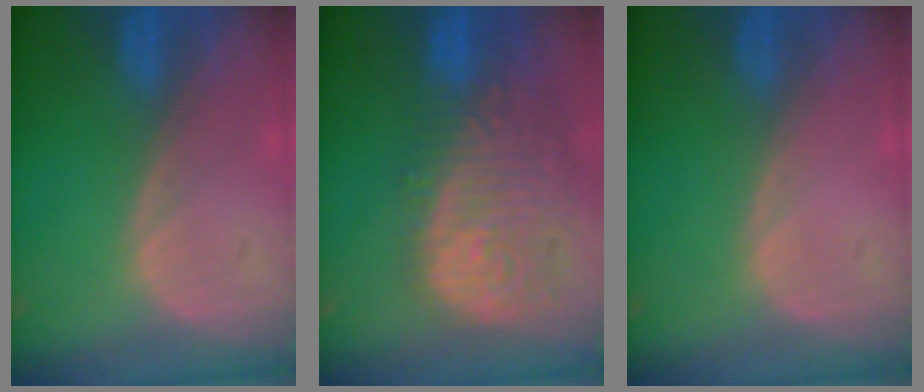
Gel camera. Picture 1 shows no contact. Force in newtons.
{"total": 13.7, "press": 11.4, "slide": 7.6}
{"total": 0.0}